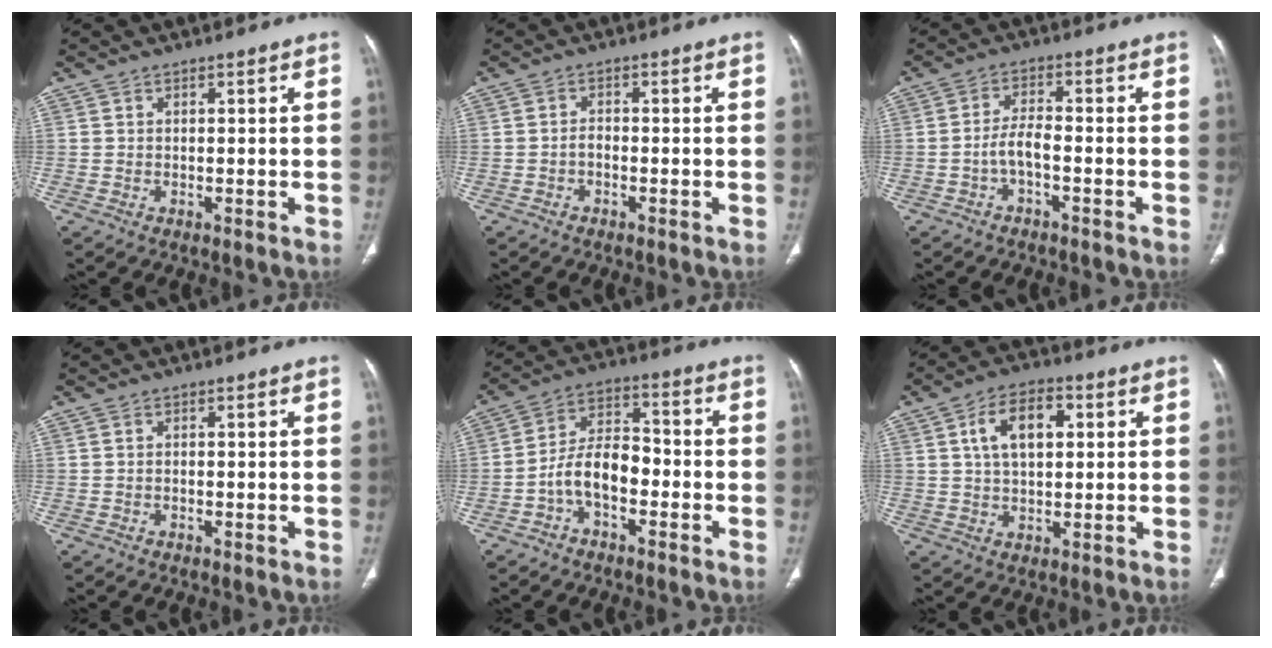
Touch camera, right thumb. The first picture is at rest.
{"total": 1.4, "force": [-0.7, 0.8, 1.0], "torque": [-0.016, 0.007, -0.015]}
{"total": 3.7, "force": [-1.7, 1.1, 3.1], "torque": [-0.065, 0.022, -0.034]}
{"total": 0.0}
{"total": 9.2, "force": [-3.3, 5.1, 6.9], "torque": [-0.117, 0.043, -0.067]}
{"total": 9.4, "force": [2.4, 5.4, 7.3], "torque": [-0.116, 0.010, 0.038]}